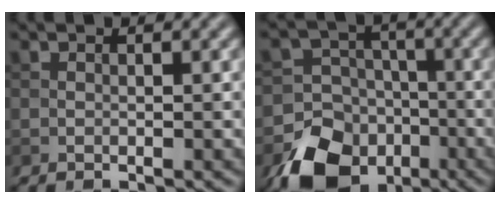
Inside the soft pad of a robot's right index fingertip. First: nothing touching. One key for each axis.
{"total": 11.6, "fx": -6.4, "fy": 8.7, "fz": 4.0, "tx": -0.072, "ty": -0.028, "tz": -0.122}